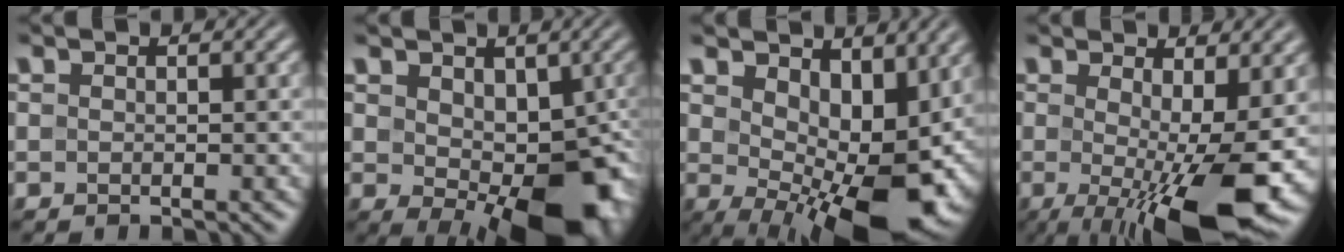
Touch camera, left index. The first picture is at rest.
{"total": 10.8, "force": [-2.1, 6.0, 8.8], "torque": [-0.118, -0.022, -0.022]}
{"total": 13.2, "force": [1.5, 6.9, 11.2], "torque": [-0.149, -0.025, 0.046]}
{"total": 11.8, "force": [-1.8, 3.1, 11.2], "torque": [-0.157, -0.016, -0.018]}